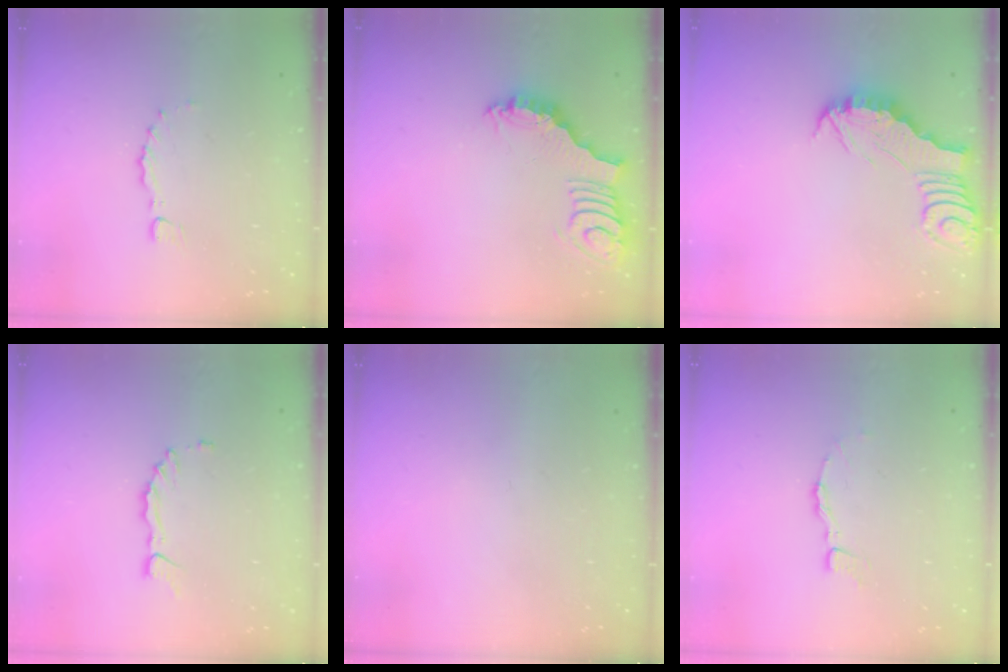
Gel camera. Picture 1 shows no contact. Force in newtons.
{"total": 3.3, "press": 3.3, "slide": 0.6}
{"total": 2.6, "press": 2.6, "slide": 0.2}
{"total": 1.5, "press": 1.5, "slide": 0.4}
{"total": 0.0}
{"total": 4.4, "press": 4.4, "slide": 0.1}